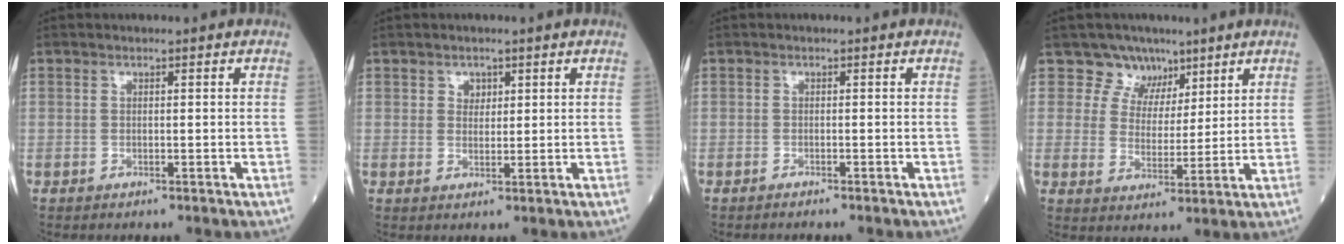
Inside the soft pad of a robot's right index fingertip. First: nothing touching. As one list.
[{"total": 1.9, "force": [0.9, 1.4, 0.8], "torque": [-0.009, -0.001, 0.015]}, {"total": 0.7, "force": [-0.6, 0.0, 0.2], "torque": [-0.007, -0.001, -0.011]}, {"total": 6.1, "force": [4.2, 4.4, -0.2], "torque": [0.011, -0.004, 0.072]}]